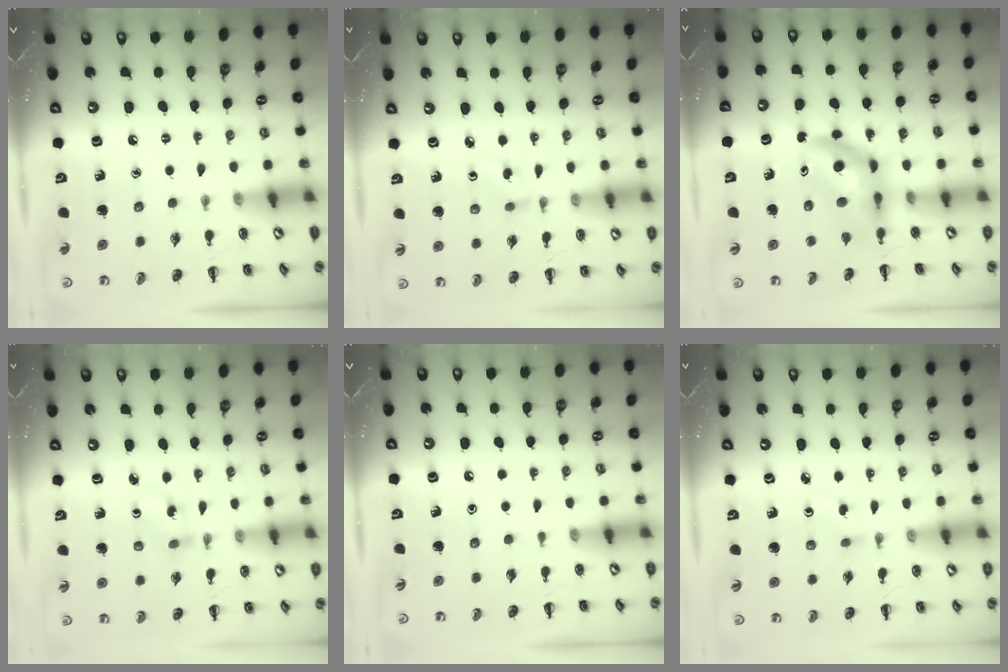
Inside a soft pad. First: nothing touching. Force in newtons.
{"total": 2.6, "press": 2.3, "slide": 1.1}
{"total": 5.2, "press": 5.0, "slide": 1.4}
{"total": 2.6, "press": 2.3, "slide": 1.1}
{"total": 0.0}
{"total": 1.8, "press": 1.6, "slide": 0.8}